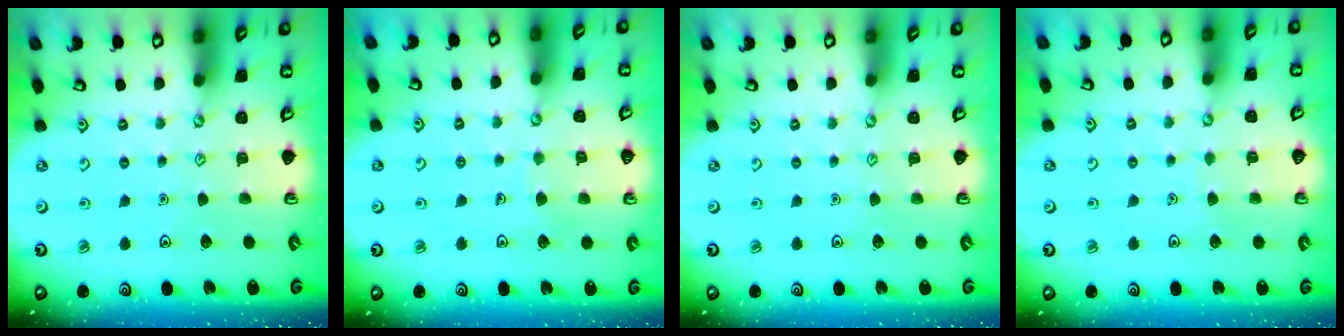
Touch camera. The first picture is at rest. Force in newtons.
{"total": 3.5, "press": 3.5, "slide": 0.2}
{"total": 0.0}
{"total": 1.4, "press": 1.4, "slide": 0.1}